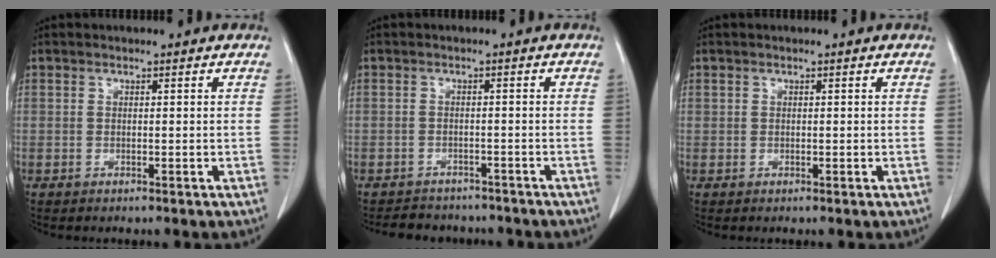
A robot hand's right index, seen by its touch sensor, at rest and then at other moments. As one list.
[{"total": 6.4, "force": [-5.7, 2.8, 0.9], "torque": [-0.009, 0.002, -0.073]}, {"total": 0.0}]